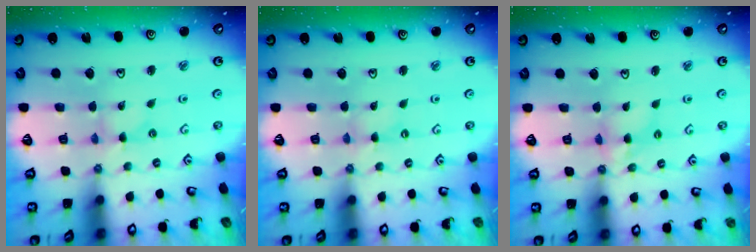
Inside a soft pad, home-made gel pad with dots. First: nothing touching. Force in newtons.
{"total": 0.0}
{"total": 5.7, "press": 5.7, "slide": 0.5}